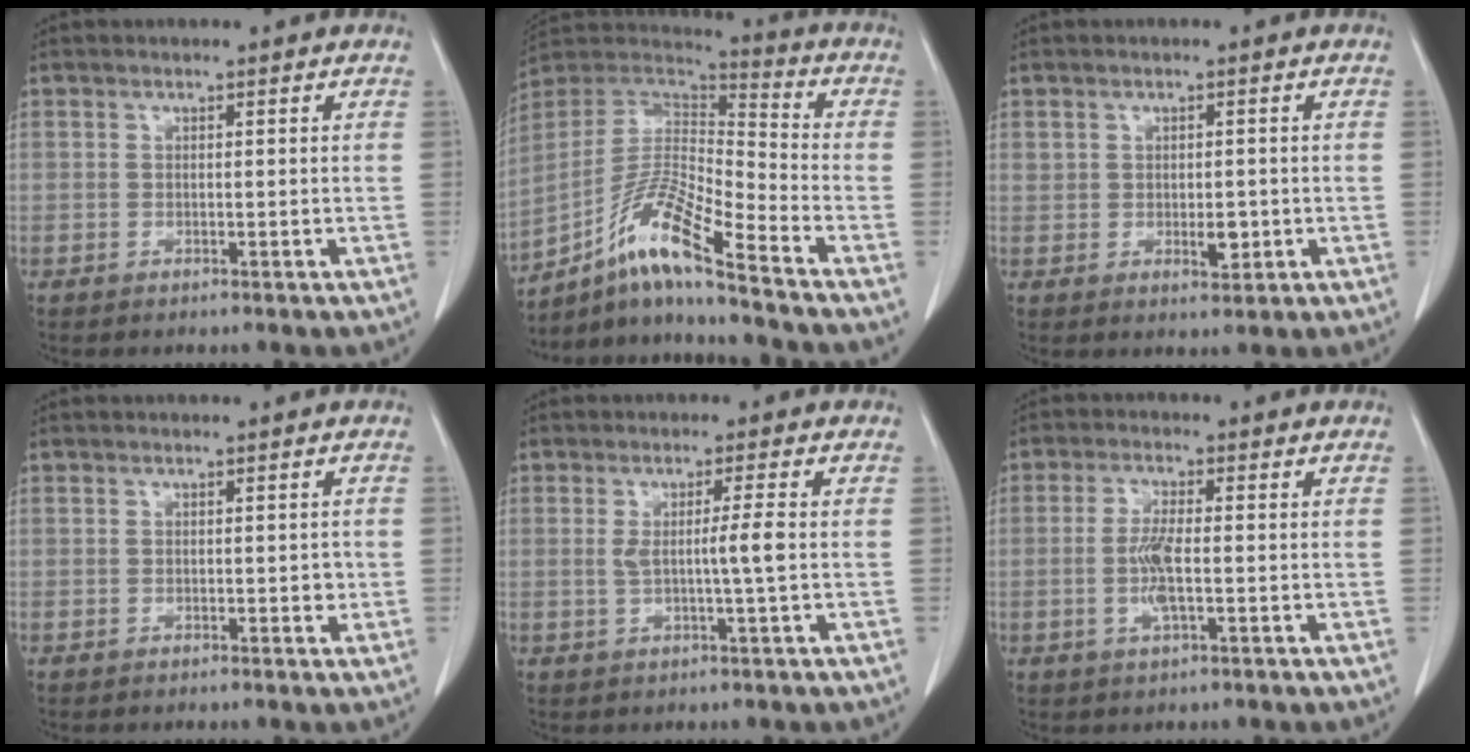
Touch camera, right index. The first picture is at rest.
{"total": 14.6, "force": [-9.7, 0.5, 10.8], "torque": [-0.210, 0.007, -0.178]}
{"total": 2.8, "force": [-0.2, 1.7, 2.2], "torque": [-0.033, -0.001, 0.005]}
{"total": 1.2, "force": [-0.2, 0.6, 1.0], "torque": [-0.011, 0.001, -0.001]}
{"total": 4.0, "force": [0.0, -0.6, 4.0], "torque": [-0.072, -0.005, 0.001]}
{"total": 4.7, "force": [-0.8, 0.9, 4.6], "torque": [-0.100, -0.007, -0.015]}